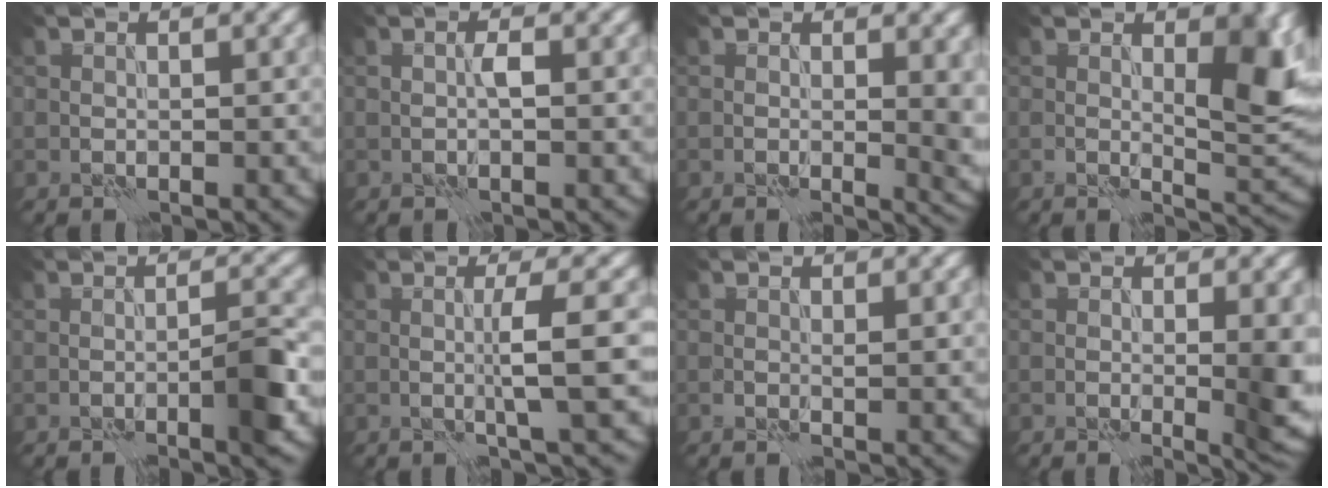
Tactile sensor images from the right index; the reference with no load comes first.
{"total": 0.7, "force": [0.2, -0.5, 0.5], "torque": [-0.012, 0.002, 0.006]}
{"total": 4.8, "force": [0.0, 2.2, 4.3], "torque": [-0.039, -0.009, 0.004]}
{"total": 6.1, "force": [1.0, 2.2, 5.7], "torque": [-0.078, -0.006, 0.021]}
{"total": 2.8, "force": [-1.3, -0.1, 2.4], "torque": [-0.037, 0.007, -0.024]}
{"total": 3.3, "force": [0.1, -0.1, 3.3], "torque": [-0.055, 0.001, 0.000]}
{"total": 1.1, "force": [0.2, 0.4, 1.0], "torque": [-0.015, -0.002, 0.004]}
{"total": 5.0, "force": [-0.3, 1.3, 4.8], "torque": [-0.054, -0.011, 0.001]}